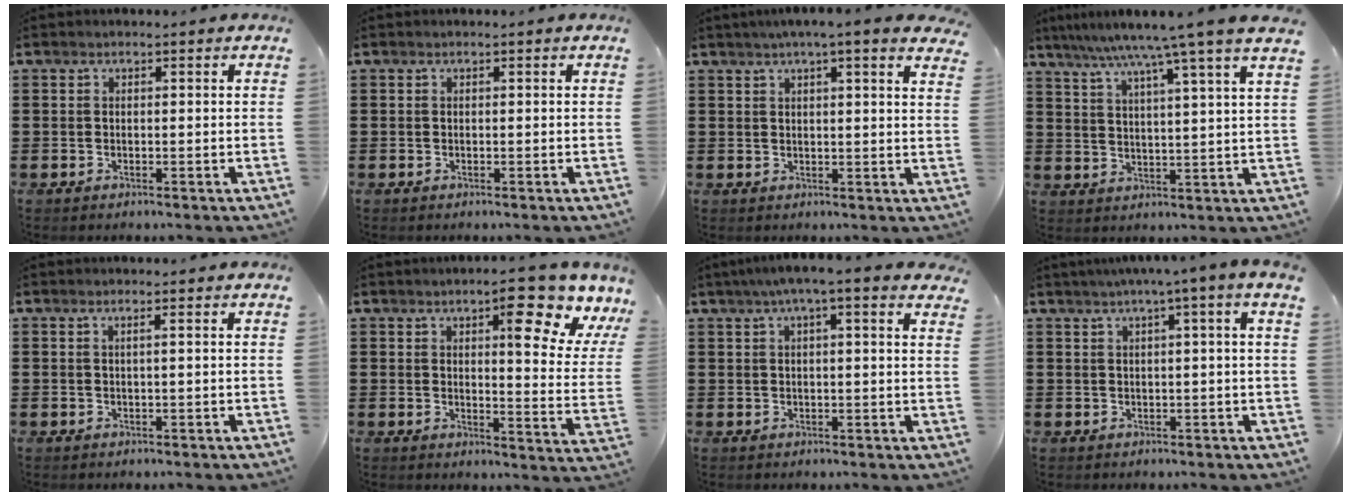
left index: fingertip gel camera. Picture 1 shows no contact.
{"total": 0.0}
{"total": 3.4, "force": [2.8, 0.0, 1.9], "torque": [-0.047, 0.002, 0.050]}
{"total": 7.8, "force": [6.2, -1.0, 4.7], "torque": [-0.103, -0.029, 0.099]}
{"total": 0.8, "force": [0.2, -0.3, 0.7], "torque": [-0.011, -0.005, 0.003]}
{"total": 10.7, "force": [6.9, 1.4, 8.0], "torque": [-0.117, -0.039, 0.102]}
{"total": 3.8, "force": [2.4, 0.0, 2.9], "torque": [-0.063, 0.003, 0.041]}
{"total": 1.9, "force": [0.8, -0.4, 1.7], "torque": [-0.032, -0.003, 0.010]}